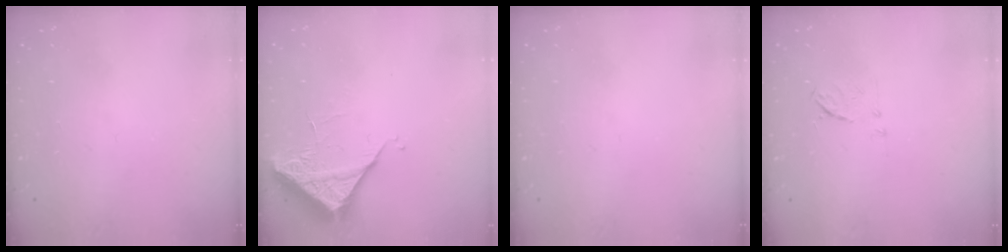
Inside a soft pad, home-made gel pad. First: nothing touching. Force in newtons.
{"total": 5.8, "press": 5.8, "slide": 0.2}
{"total": 0.0}
{"total": 5.8, "press": 5.7, "slide": 1.1}